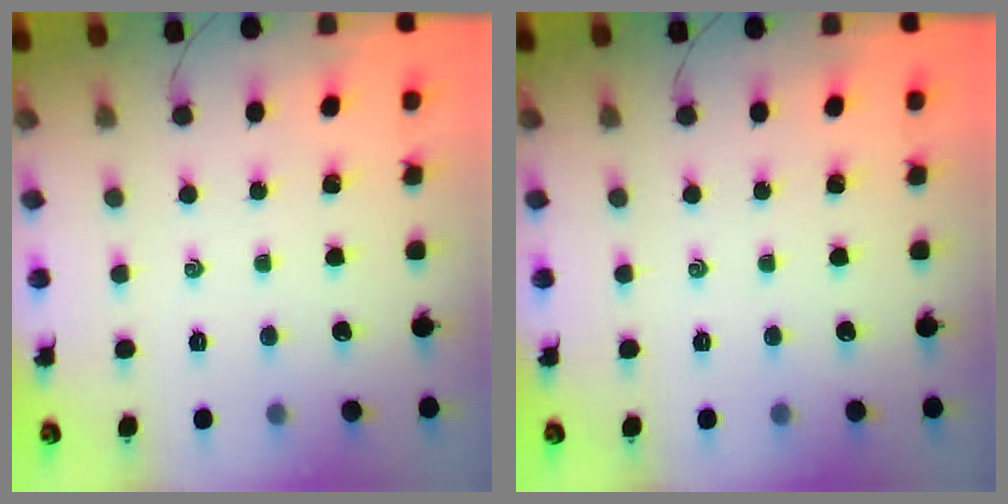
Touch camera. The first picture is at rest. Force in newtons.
{"total": 0.0}